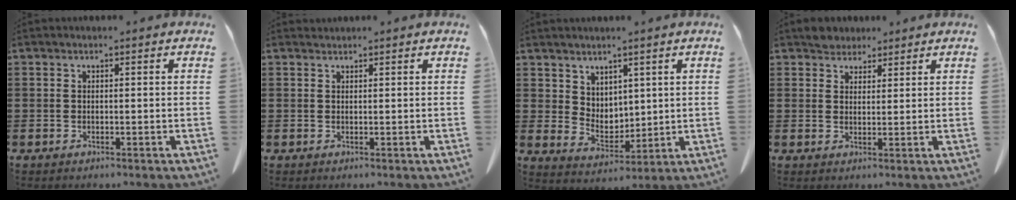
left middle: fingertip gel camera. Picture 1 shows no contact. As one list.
[{"total": 0.7, "force": [0.6, 0.1, -0.3], "torque": [0.005, 0.002, 0.012]}, {"total": 4.6, "force": [3.9, 2.4, 0.4], "torque": [-0.025, -0.011, 0.077]}, {"total": 3.3, "force": [3.0, 1.3, 0.2], "torque": [-0.006, 0.001, 0.056]}]